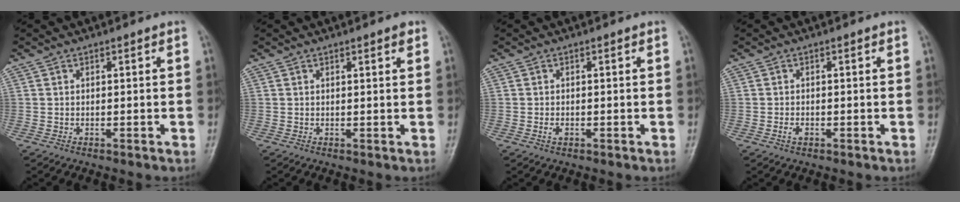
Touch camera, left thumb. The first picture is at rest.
{"total": 1.7, "force": [1.0, 0.5, 1.2], "torque": [-0.012, -0.003, 0.012]}
{"total": 1.4, "force": [-0.4, 0.9, 1.0], "torque": [-0.011, -0.001, -0.007]}
{"total": 1.6, "force": [-0.6, 1.0, 1.0], "torque": [-0.013, 0.001, -0.013]}